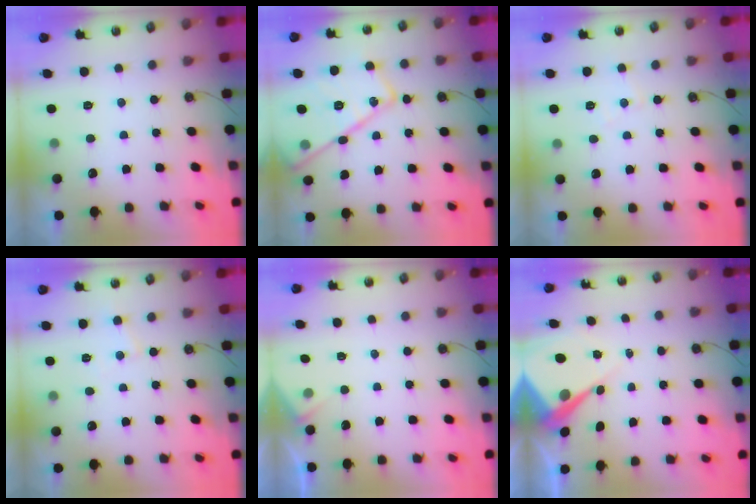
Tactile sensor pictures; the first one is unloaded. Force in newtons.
{"total": 21.5, "press": 21.4, "slide": 2.0}
{"total": 6.0, "press": 6.0, "slide": 0.7}
{"total": 4.0, "press": 3.9, "slide": 0.6}
{"total": 3.3, "press": 3.3, "slide": 0.4}
{"total": 8.5, "press": 8.5, "slide": 0.7}